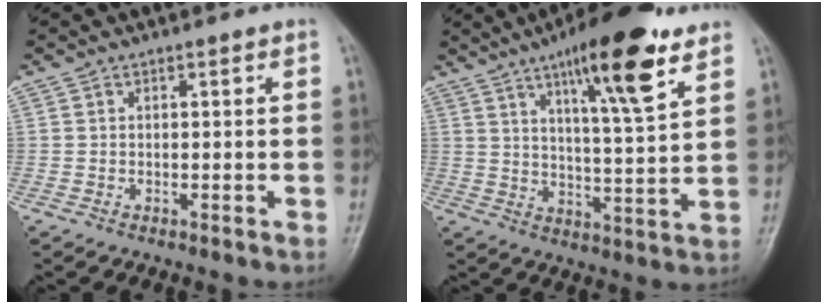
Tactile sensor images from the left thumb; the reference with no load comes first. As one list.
[{"total": 15.9, "force": [9.3, 3.1, 12.5], "torque": [-0.177, -0.046, 0.144]}]